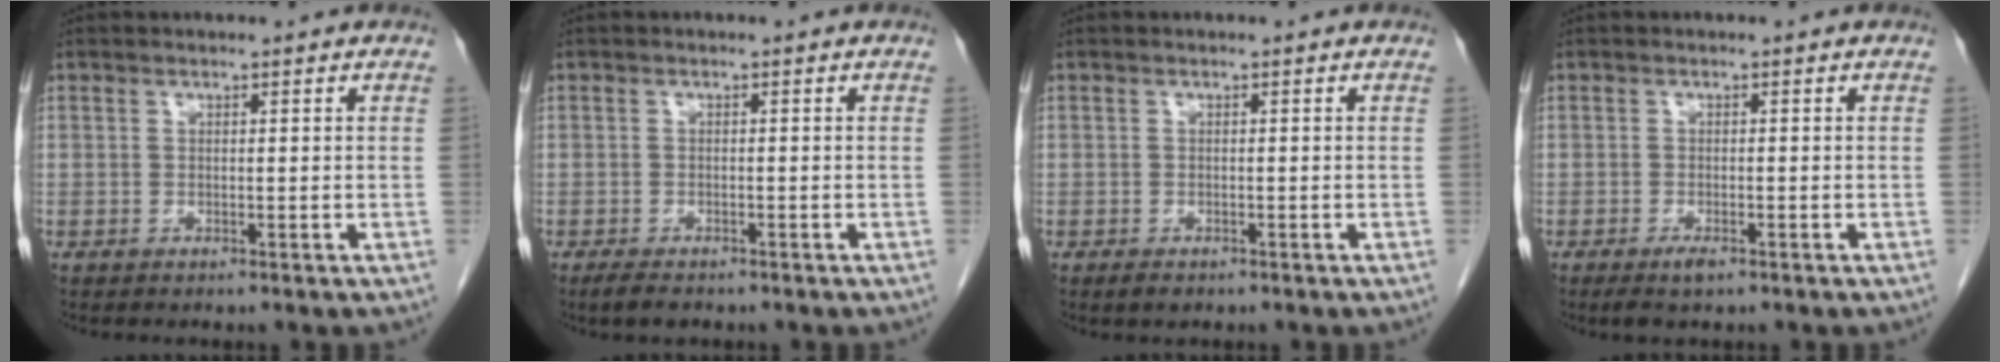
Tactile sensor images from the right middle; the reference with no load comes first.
{"total": 2.3, "force": [-1.8, 0.8, 1.3], "torque": [-0.027, -0.004, -0.027]}
{"total": 1.4, "force": [-0.9, 0.7, 0.8], "torque": [-0.016, -0.001, -0.010]}
{"total": 2.2, "force": [-1.4, 0.6, 1.6], "torque": [-0.032, -0.004, -0.022]}